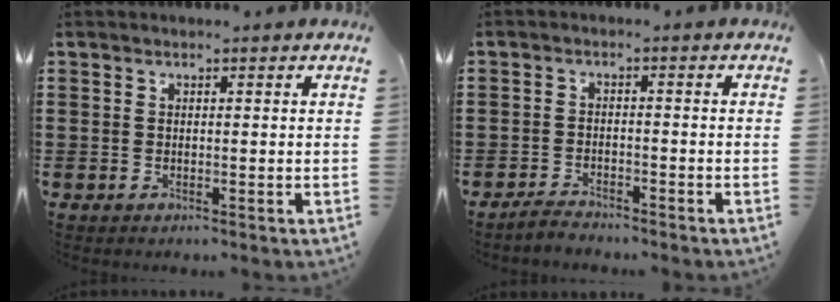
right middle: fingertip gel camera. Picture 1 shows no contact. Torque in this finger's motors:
{"motor_torque": [0.72, -0.36, -0.07, 0.01]}